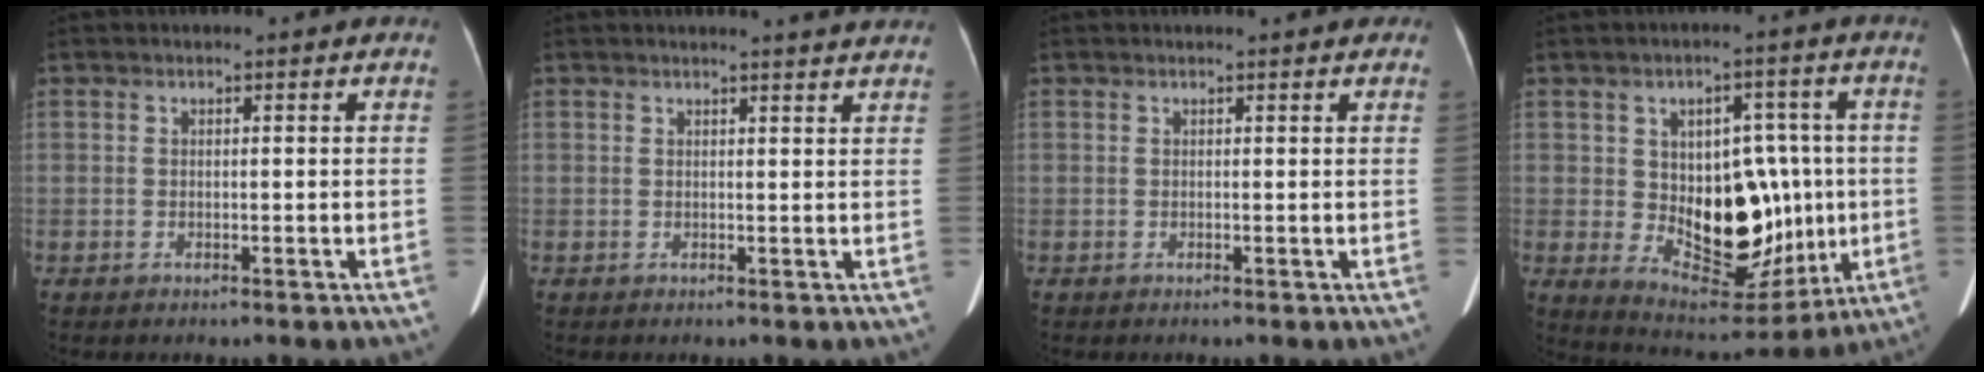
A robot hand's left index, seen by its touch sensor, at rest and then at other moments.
{"total": 4.8, "force": [4.5, -0.3, 1.5], "torque": [-0.021, 0.001, 0.036]}
{"total": 2.8, "force": [2.4, 0.6, 1.3], "torque": [-0.016, 0.010, 0.018]}
{"total": 15.4, "force": [-0.5, 8.9, 12.5], "torque": [-0.181, 0.017, 0.017]}